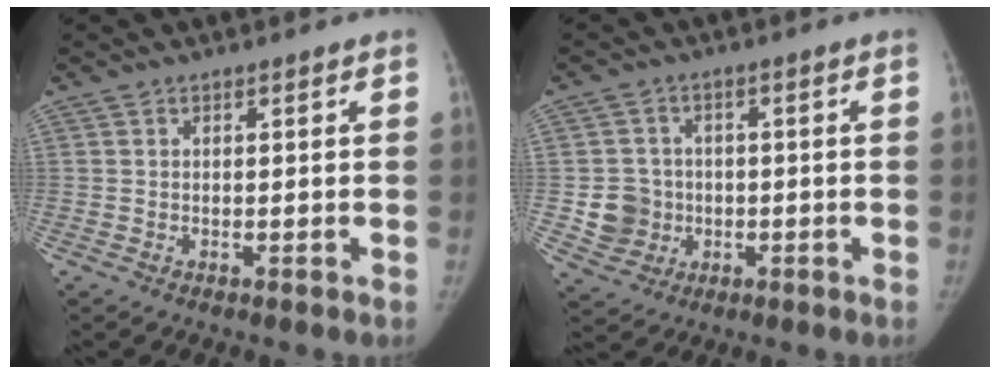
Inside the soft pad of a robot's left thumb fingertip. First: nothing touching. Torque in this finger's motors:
{"motor_torque": [-0.04, 0.06, 0.46, -0.21, 0.09]}